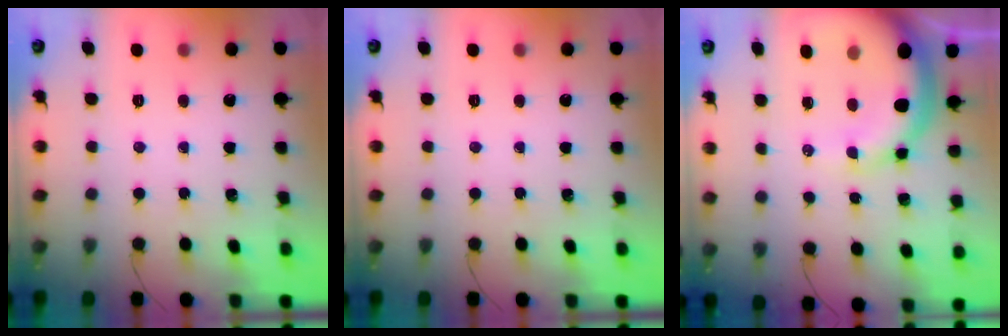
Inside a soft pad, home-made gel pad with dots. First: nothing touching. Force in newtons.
{"total": 0.0}
{"total": 14.2, "press": 13.9, "slide": 3.0}